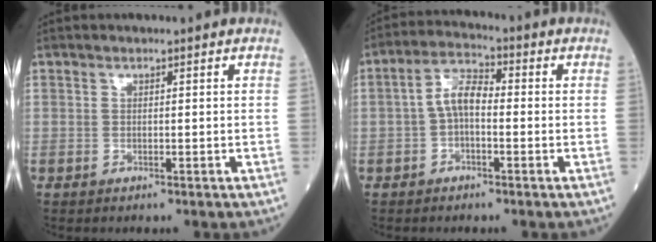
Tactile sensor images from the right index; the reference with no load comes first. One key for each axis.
{"total": 5.3, "fx": -0.6, "fy": 2.3, "fz": 4.7, "tx": -0.093, "ty": 0.015, "tz": -0.016}